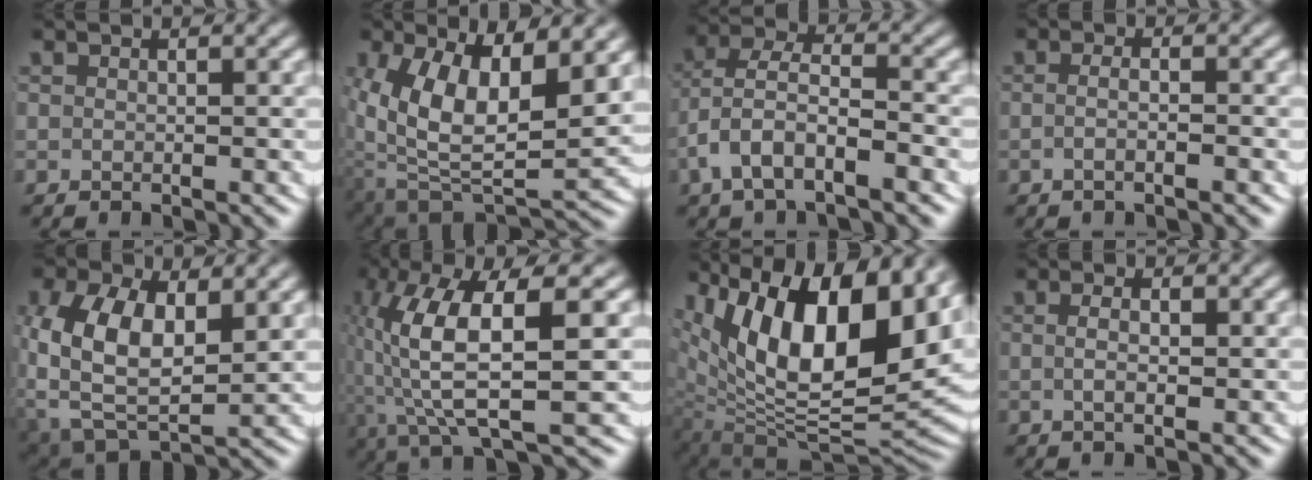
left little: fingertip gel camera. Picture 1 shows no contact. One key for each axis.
{"total": 10.6, "fx": -0.8, "fy": 6.4, "fz": 8.5, "tx": -0.166, "ty": -0.049, "tz": 0.016}
{"total": 4.4, "fx": -1.4, "fy": 2.8, "fz": 3.1, "tx": -0.075, "ty": -0.018, "tz": -0.019}
{"total": 1.6, "fx": -1.1, "fy": 0.1, "fz": 1.2, "tx": -0.023, "ty": -0.005, "tz": -0.018}
{"total": 9.3, "fx": -1.2, "fy": 6.6, "fz": 6.5, "tx": -0.151, "ty": -0.060, "tz": 0.006}
{"total": 9.6, "fx": 0.0, "fy": 3.6, "fz": 8.9, "tx": -0.173, "ty": -0.008, "tz": 0.008}
{"total": 17.2, "fx": 0.9, "fy": 10.1, "fz": 13.9, "tx": -0.232, "ty": -0.034, "tz": 0.034}
{"total": 1.8, "fx": -0.2, "fy": 0.4, "fz": 1.8, "tx": -0.025, "ty": -0.009, "tz": 0.001}